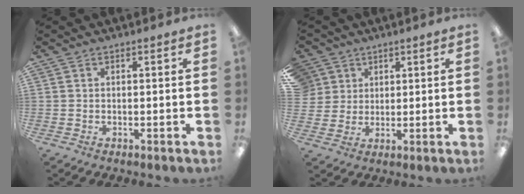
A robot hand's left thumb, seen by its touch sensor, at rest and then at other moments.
{"total": 6.3, "force": [3.2, 5.4, -0.1], "torque": [-0.011, -0.008, 0.062]}